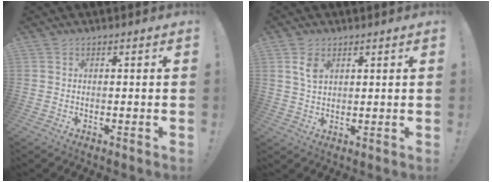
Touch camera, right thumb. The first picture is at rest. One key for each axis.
{"total": 4.8, "fx": 2.2, "fy": 2.8, "fz": 3.1, "tx": -0.043, "ty": -0.008, "tz": 0.038}